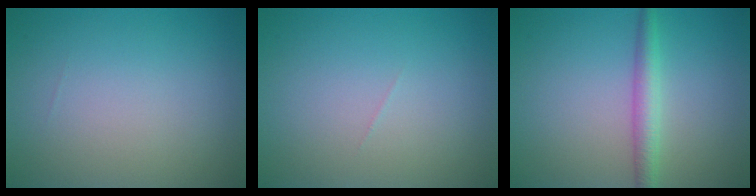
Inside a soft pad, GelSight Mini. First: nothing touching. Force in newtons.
{"total": 0.0}
{"total": 2.6, "press": 2.6, "slide": 0.1}